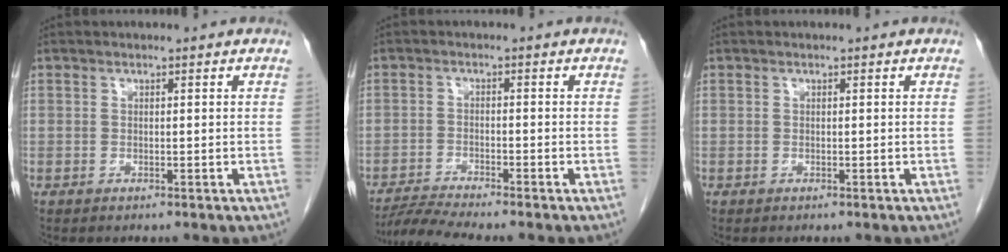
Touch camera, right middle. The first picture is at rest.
{"total": 5.1, "force": [-4.6, -1.4, 1.5], "torque": [-0.032, -0.019, -0.086]}
{"total": 0.0}